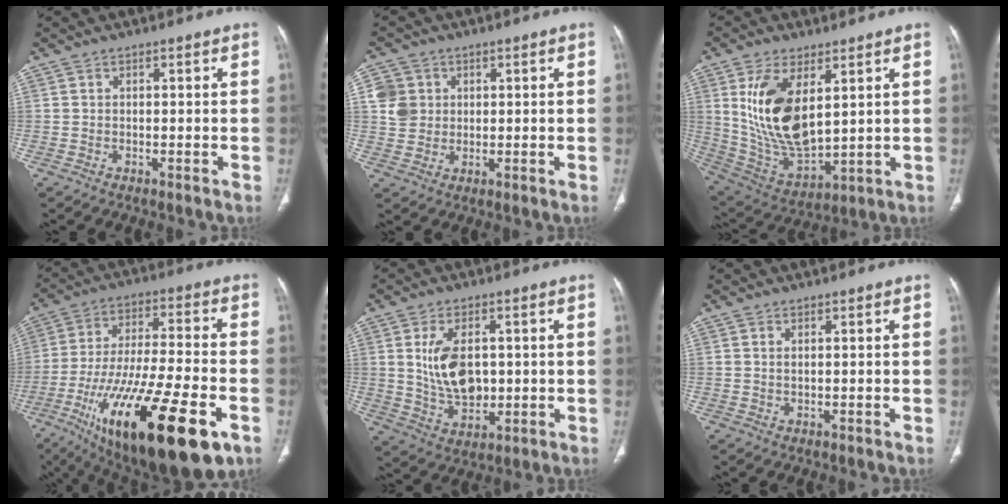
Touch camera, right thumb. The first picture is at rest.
{"total": 6.0, "force": [1.5, 5.5, 1.8], "torque": [-0.013, 0.000, 0.028]}
{"total": 16.7, "force": [4.9, 8.4, 13.6], "torque": [-0.250, -0.026, 0.115]}
{"total": 29.6, "force": [-13.0, 9.2, 24.9], "torque": [-0.425, 0.022, -0.204]}
{"total": 10.4, "force": [1.4, 6.5, 8.0], "torque": [-0.132, -0.010, 0.040]}
{"total": 0.7, "force": [0.3, 0.3, 0.6], "torque": [-0.013, 0.002, 0.007]}